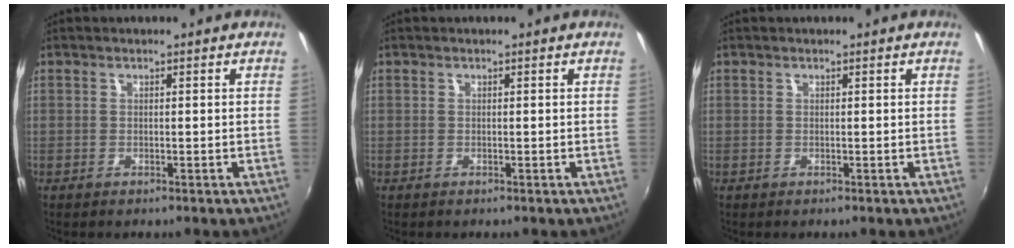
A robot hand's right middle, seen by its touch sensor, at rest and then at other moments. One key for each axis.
{"total": 0.0}
{"total": 0.0}